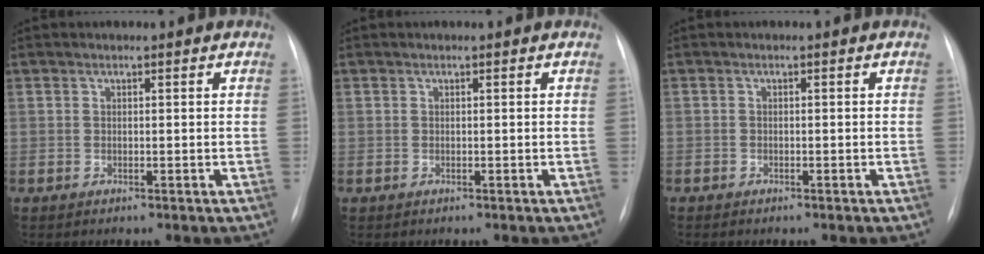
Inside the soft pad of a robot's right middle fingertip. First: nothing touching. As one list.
[{"total": 0.0}, {"total": 1.0, "force": [-0.8, 0.5, 0.4], "torque": [-0.010, 0.001, -0.011]}]